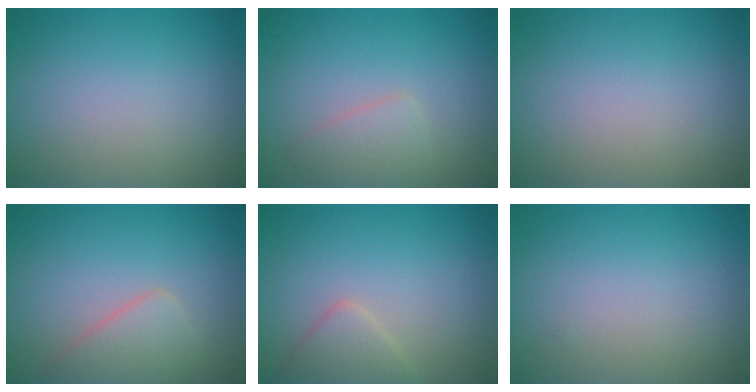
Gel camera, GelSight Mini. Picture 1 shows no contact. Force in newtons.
{"total": 1.9, "press": 1.9, "slide": 0.0}
{"total": 0.0}
{"total": 2.9, "press": 2.9, "slide": 0.2}
{"total": 2.2, "press": 2.2, "slide": 0.1}
{"total": 0.0}